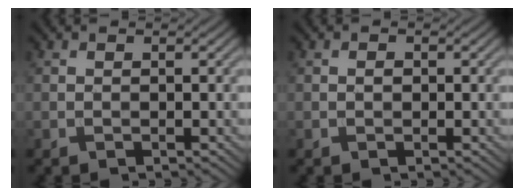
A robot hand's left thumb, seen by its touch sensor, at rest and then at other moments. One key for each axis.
{"total": 0.7, "fx": 0.0, "fy": 0.5, "fz": 0.5, "tx": -0.007, "ty": -0.001, "tz": -0.002}